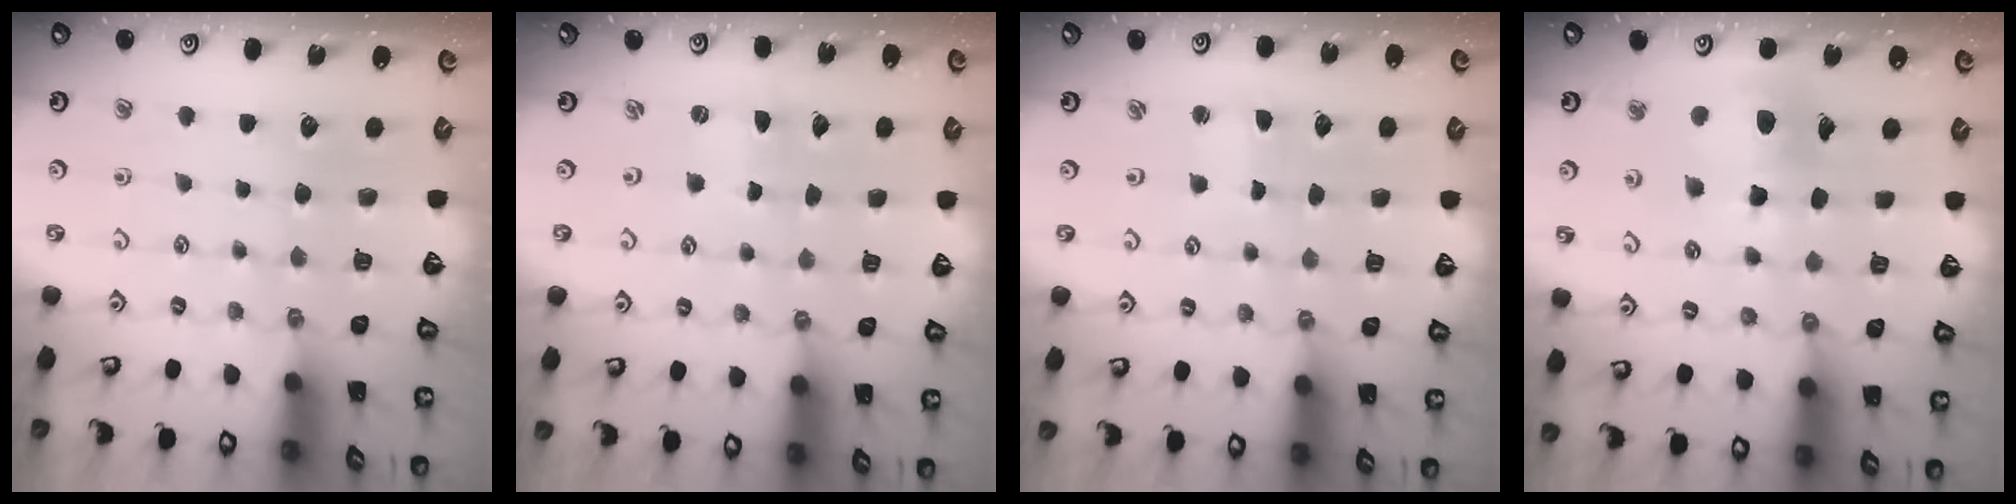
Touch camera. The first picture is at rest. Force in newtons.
{"total": 0.0}
{"total": 2.0, "press": 2.0, "slide": 0.3}
{"total": 11.6, "press": 11.5, "slide": 1.4}